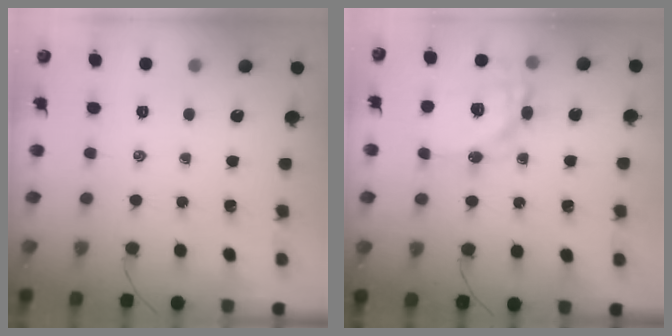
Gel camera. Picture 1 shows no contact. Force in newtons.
{"total": 16.8, "press": 16.6, "slide": 2.6}